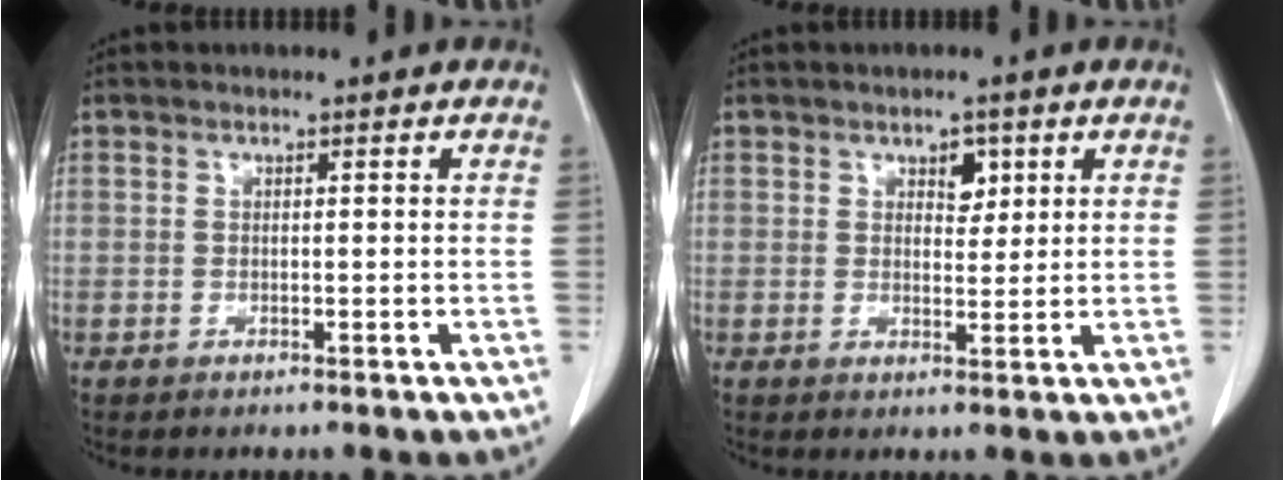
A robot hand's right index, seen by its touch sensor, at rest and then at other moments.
{"total": 2.7, "force": [1.3, 1.7, 1.7], "torque": [-0.019, 0.000, 0.020]}